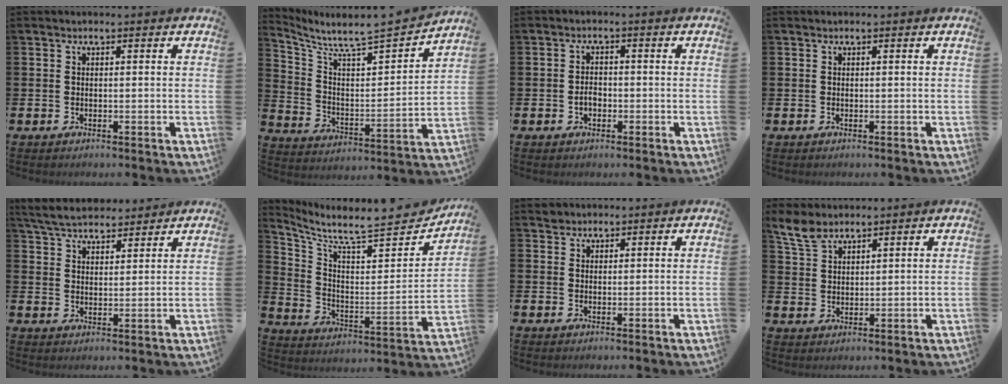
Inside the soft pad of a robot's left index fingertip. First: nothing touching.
{"total": 6.7, "force": [6.4, 0.5, 2.1], "torque": [-0.079, -0.062, 0.102]}
{"total": 1.8, "force": [-0.5, 1.3, 1.2], "torque": [-0.015, 0.002, -0.014]}
{"total": 0.0}
{"total": 5.7, "force": [5.5, 1.1, 0.9], "torque": [-0.039, -0.021, 0.101]}
{"total": 7.5, "force": [6.9, 1.3, 2.8], "torque": [-0.073, -0.077, 0.104]}
{"total": 1.7, "force": [1.5, 0.7, -0.3], "torque": [0.010, 0.001, 0.028]}
{"total": 5.9, "force": [5.0, 2.2, 2.1], "torque": [-0.057, -0.014, 0.093]}